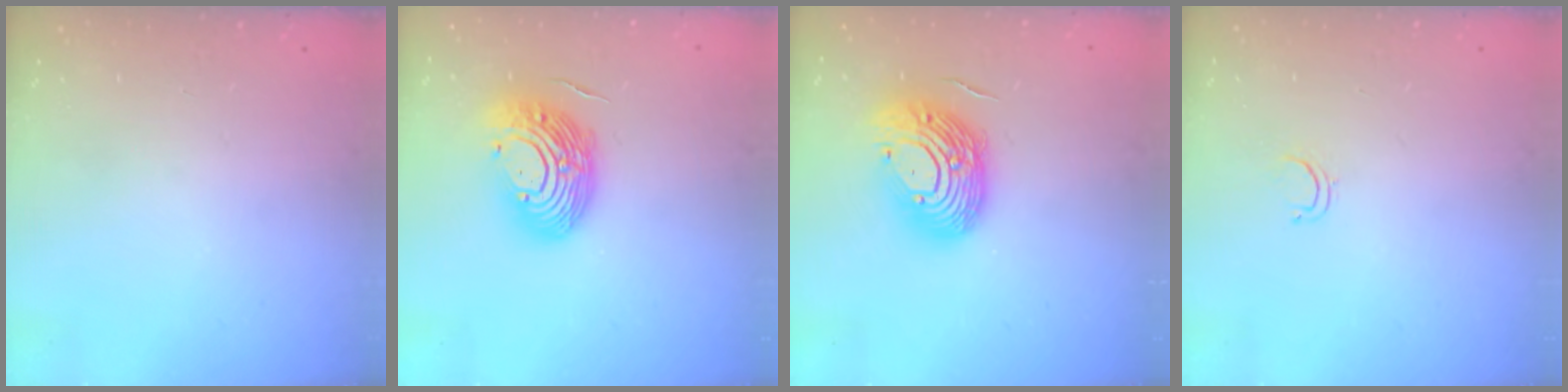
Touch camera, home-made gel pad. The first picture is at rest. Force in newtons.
{"total": 14.4, "press": 14.2, "slide": 2.4}
{"total": 16.3, "press": 16.2, "slide": 2.1}
{"total": 2.6, "press": 2.5, "slide": 0.4}